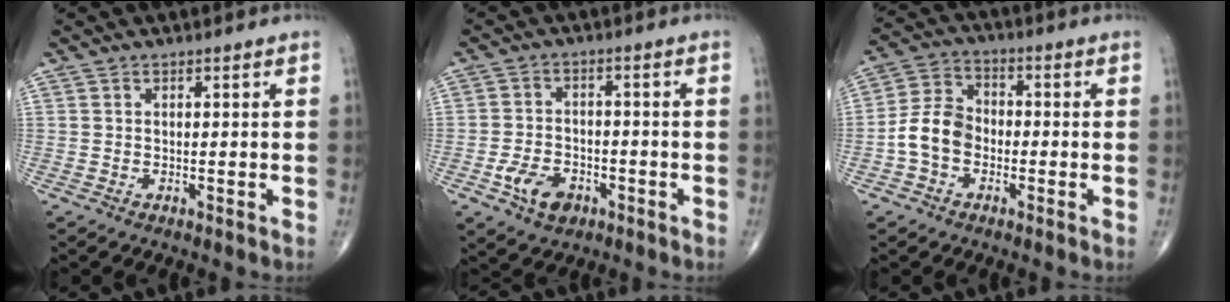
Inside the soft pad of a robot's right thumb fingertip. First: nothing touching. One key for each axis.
{"total": 7.0, "fx": -3.2, "fy": 4.6, "fz": 4.1, "tx": -0.062, "ty": 0.017, "tz": -0.053}
{"total": 8.3, "fx": -2.2, "fy": 6.2, "fz": 5.0, "tx": -0.086, "ty": 0.032, "tz": -0.054}